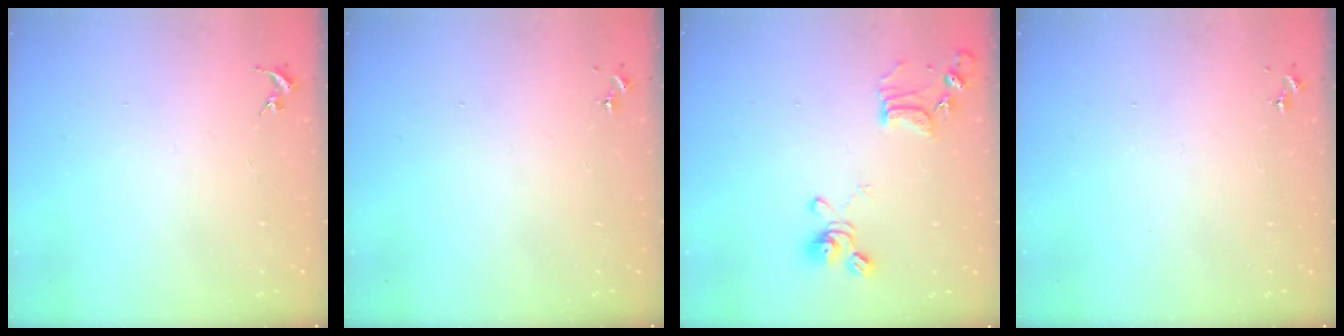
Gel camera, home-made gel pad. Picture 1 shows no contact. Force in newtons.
{"total": 0.0}
{"total": 13.1, "press": 13.0, "slide": 1.3}
{"total": 0.0}